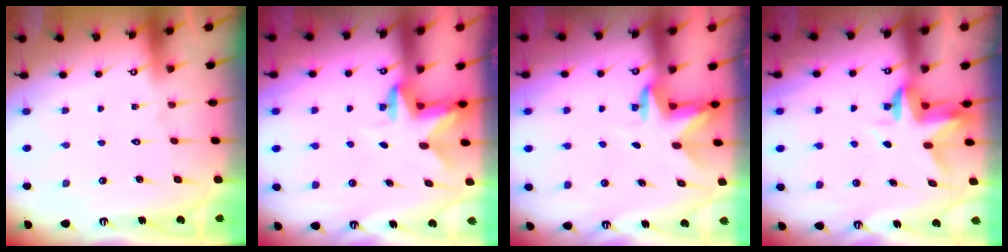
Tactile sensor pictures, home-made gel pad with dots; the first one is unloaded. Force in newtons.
{"total": 2.8, "press": 2.8, "slide": 0.6}
{"total": 2.9, "press": 2.8, "slide": 0.7}
{"total": 3.2, "press": 3.1, "slide": 0.5}